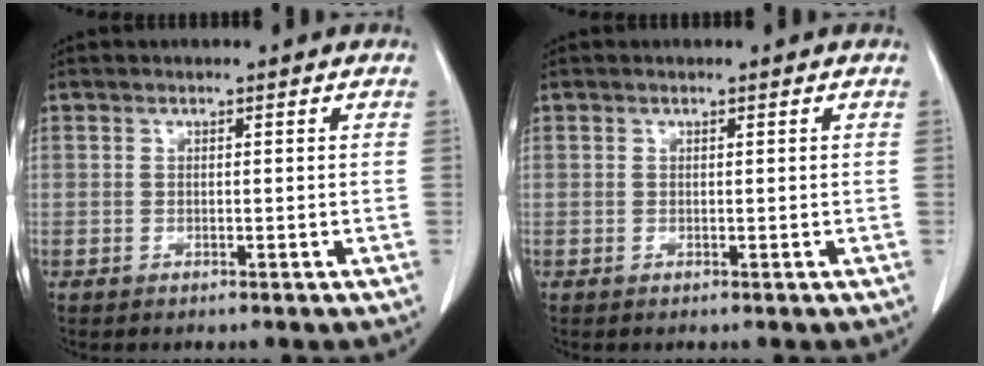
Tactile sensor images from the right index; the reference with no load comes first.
{"total": 0.0}